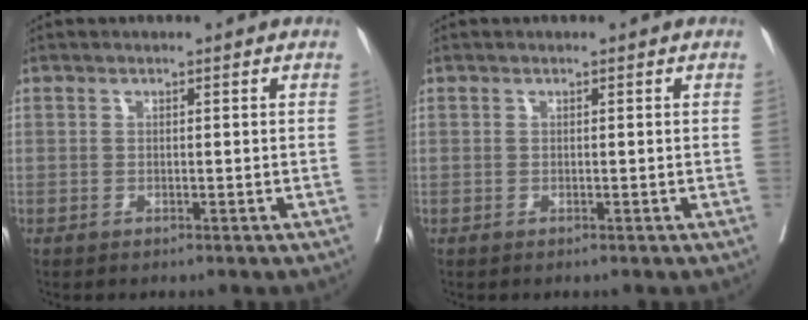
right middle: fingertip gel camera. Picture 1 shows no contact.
{"total": 0.0}